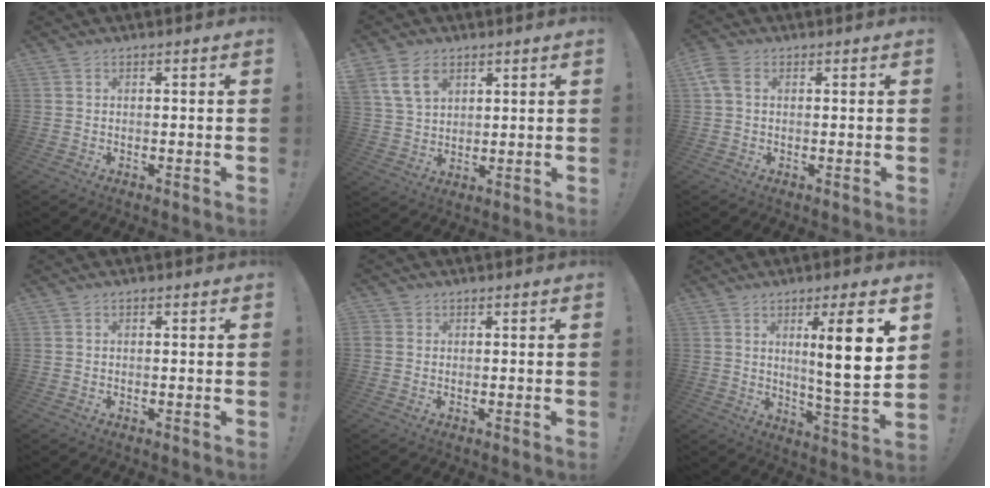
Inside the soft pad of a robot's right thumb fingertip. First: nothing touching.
{"total": 9.8, "force": [5.1, 6.8, 4.8], "torque": [-0.080, -0.012, 0.104]}
{"total": 4.0, "force": [1.1, 2.6, 2.7], "torque": [-0.058, -0.003, 0.018]}
{"total": 0.0}
{"total": 1.8, "force": [0.6, 1.7, 0.6], "torque": [-0.014, 0.003, 0.012]}
{"total": 13.5, "force": [4.3, 0.8, 12.8], "torque": [-0.187, -0.025, 0.052]}